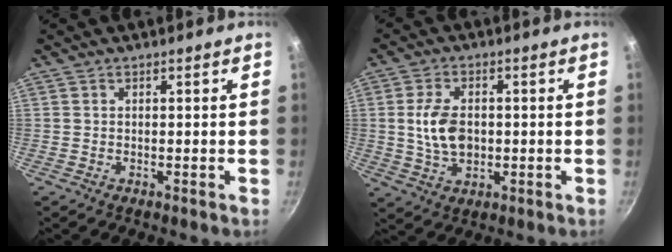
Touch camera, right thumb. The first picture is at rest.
{"total": 8.4, "force": [0.2, 5.4, 6.5], "torque": [-0.111, 0.001, 0.005]}